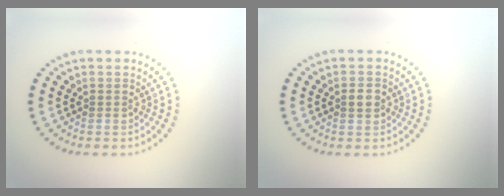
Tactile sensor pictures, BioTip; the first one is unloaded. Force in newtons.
{"total": 1.5, "press": 1.5, "slide": 0.3}